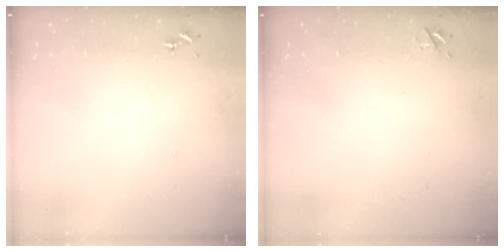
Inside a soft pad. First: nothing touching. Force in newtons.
{"total": 4.7, "press": 4.7, "slide": 0.6}